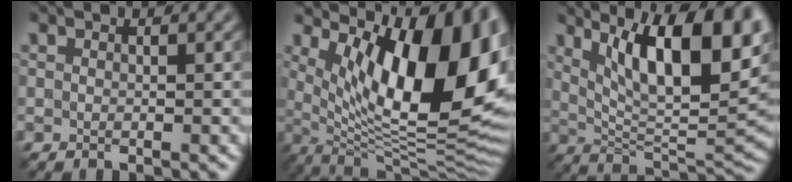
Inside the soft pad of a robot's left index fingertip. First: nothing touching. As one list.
[{"total": 14.6, "force": [4.2, 5.4, 12.9], "torque": [-0.169, -0.017, 0.072]}, {"total": 13.0, "force": [5.1, 4.0, 11.2], "torque": [-0.147, -0.001, 0.085]}]